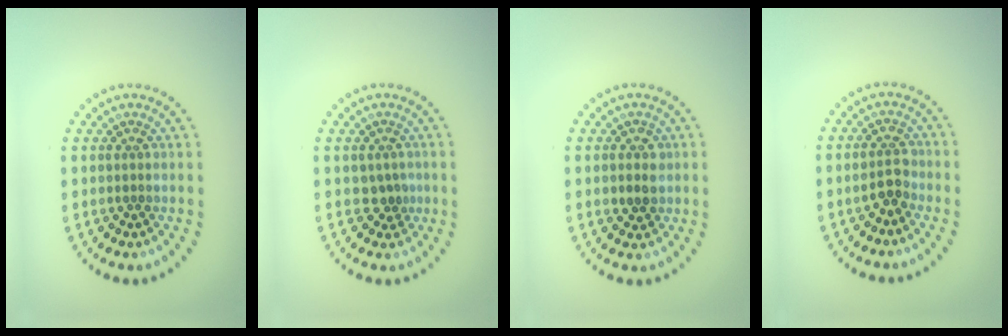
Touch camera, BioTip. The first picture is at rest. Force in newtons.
{"total": 1.4, "press": 1.2, "slide": 0.6}
{"total": 2.0, "press": 1.9, "slide": 0.5}
{"total": 2.1, "press": 2.1, "slide": 0.4}